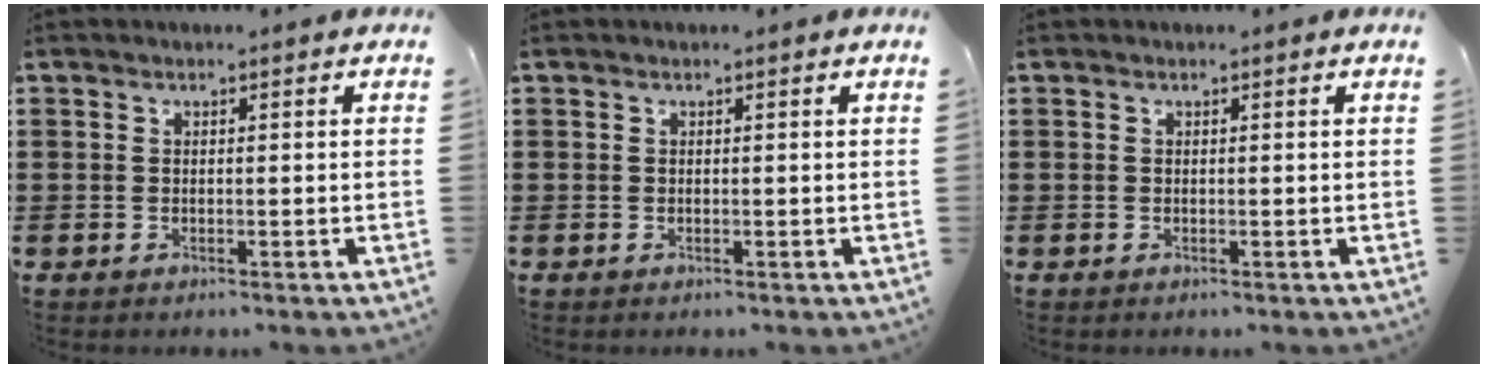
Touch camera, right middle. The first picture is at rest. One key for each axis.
{"total": 0.0}
{"total": 0.0}